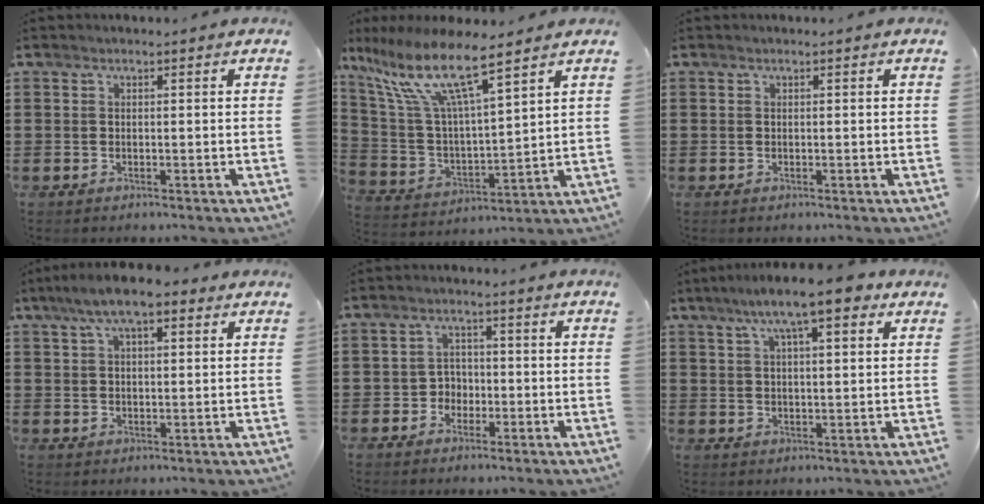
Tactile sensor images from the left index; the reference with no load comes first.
{"total": 11.5, "force": [8.1, 1.8, 7.9], "torque": [-0.188, -0.046, 0.135]}
{"total": 0.0}
{"total": 6.9, "force": [4.4, 2.1, 4.8], "torque": [-0.103, 0.007, 0.078]}
{"total": 2.8, "force": [-1.2, 2.3, 0.8], "torque": [-0.026, 0.005, -0.028]}
{"total": 9.1, "force": [5.6, 1.9, 6.9], "torque": [-0.129, 0.002, 0.093]}